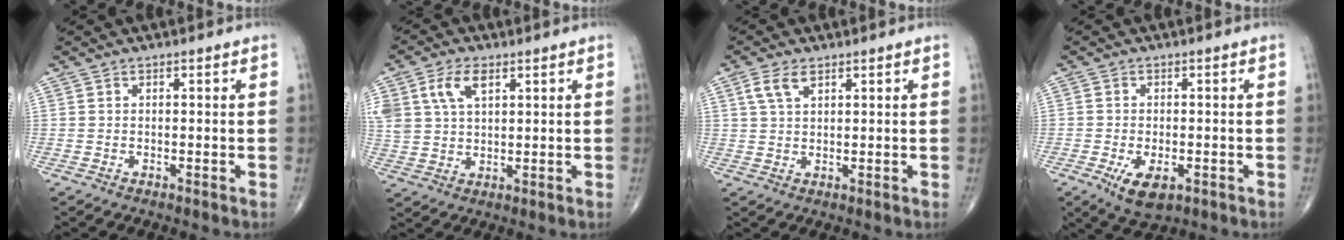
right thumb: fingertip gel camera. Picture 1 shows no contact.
{"total": 8.8, "force": [3.9, 5.1, 6.1], "torque": [-0.125, -0.003, 0.079]}
{"total": 3.9, "force": [2.0, 2.0, 2.7], "torque": [-0.053, 0.003, 0.044]}
{"total": 6.3, "force": [-2.5, 3.2, 4.9], "torque": [-0.082, -0.004, -0.034]}